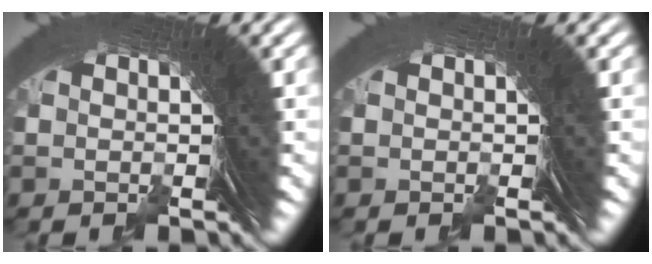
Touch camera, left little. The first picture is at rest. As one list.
[{"total": 0.0}]